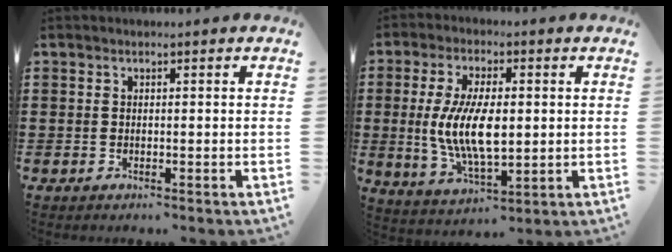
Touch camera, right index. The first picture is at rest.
{"total": 10.1, "force": [0.1, 4.4, 9.1], "torque": [-0.201, 0.000, -0.003]}